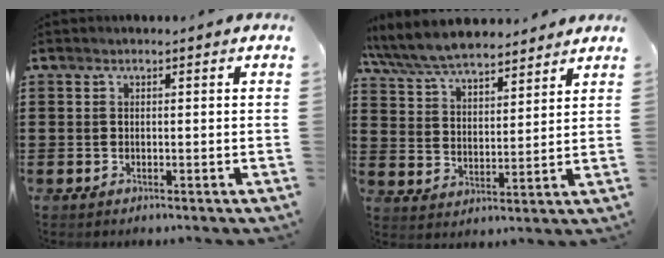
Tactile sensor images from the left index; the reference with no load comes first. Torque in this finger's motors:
{"motor_torque": [0.55, -0.70, 1.01, 0.14]}